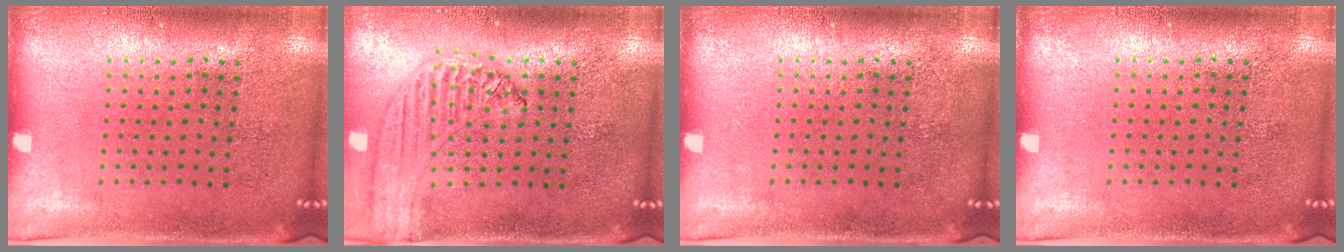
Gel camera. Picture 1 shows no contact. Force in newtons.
{"total": 1.2, "press": 1.2, "slide": 0.2}
{"total": 0.0}
{"total": 0.0}